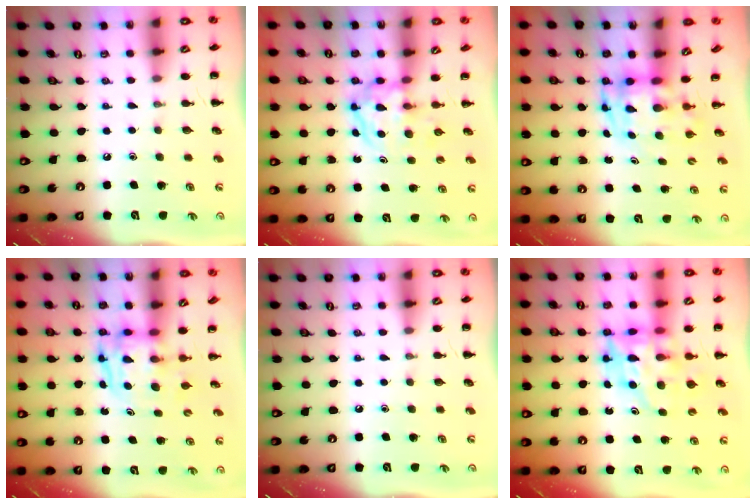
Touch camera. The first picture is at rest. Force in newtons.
{"total": 3.9, "press": 3.9, "slide": 0.4}
{"total": 3.5, "press": 3.4, "slide": 0.7}
{"total": 3.9, "press": 3.9, "slide": 0.4}
{"total": 0.0}
{"total": 10.4, "press": 10.0, "slide": 3.1}